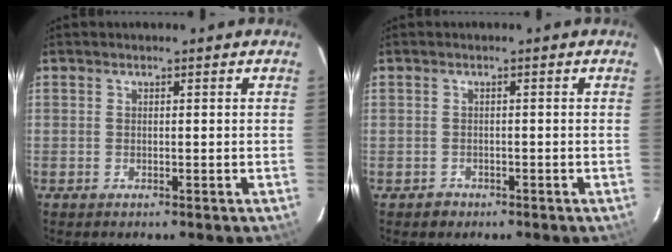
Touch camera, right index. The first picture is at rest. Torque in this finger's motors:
{"motor_torque": [-0.81, -0.35, -0.67, -0.21]}